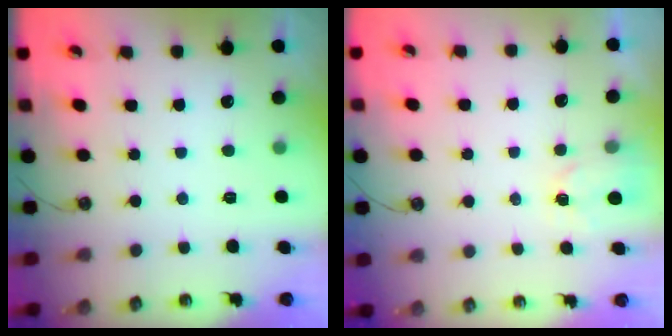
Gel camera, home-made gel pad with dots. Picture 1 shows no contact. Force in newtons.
{"total": 3.0, "press": 3.0, "slide": 0.3}